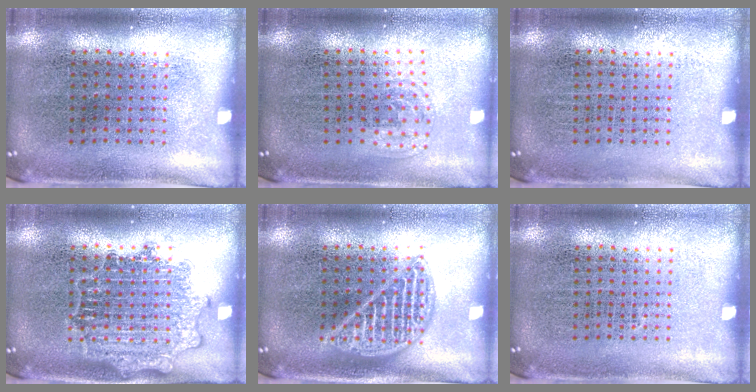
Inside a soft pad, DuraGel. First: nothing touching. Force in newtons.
{"total": 1.0, "press": 0.7, "slide": 0.7}
{"total": 0.0}
{"total": 1.5, "press": 1.5, "slide": 0.2}
{"total": 2.1, "press": 2.1, "slide": 0.3}
{"total": 0.0}